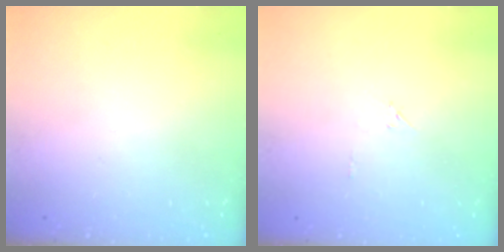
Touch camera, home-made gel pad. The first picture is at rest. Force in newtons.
{"total": 4.7, "press": 4.7, "slide": 0.2}